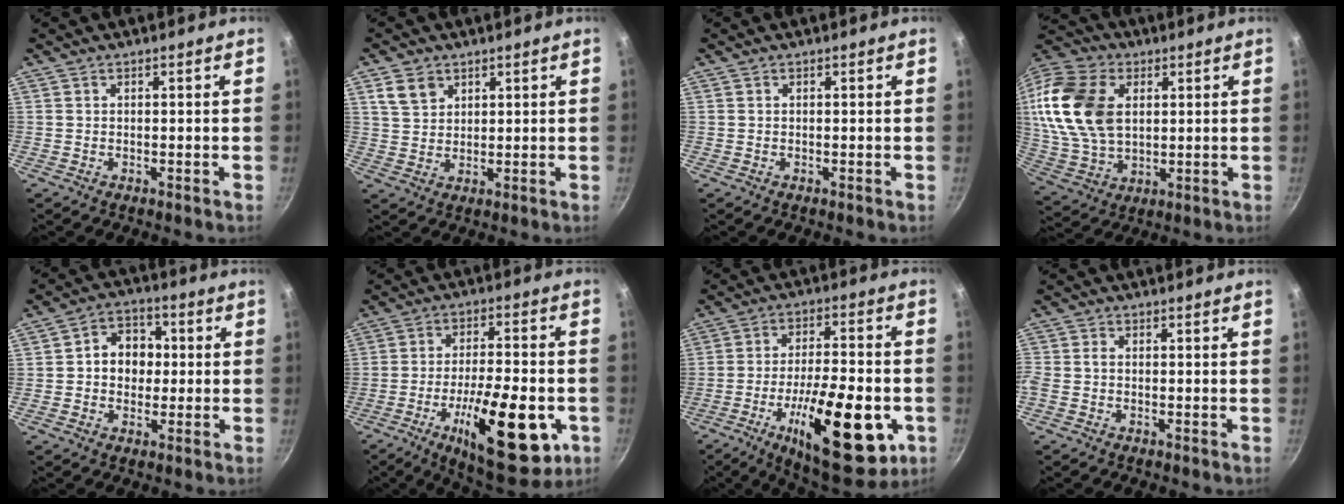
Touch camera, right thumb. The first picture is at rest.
{"total": 5.2, "force": [2.7, 3.8, 2.4], "torque": [-0.027, -0.005, 0.057]}
{"total": 0.0}
{"total": 21.3, "force": [4.0, 14.4, 15.1], "torque": [-0.298, 0.005, 0.078]}
{"total": 8.3, "force": [0.3, 6.9, 4.7], "torque": [-0.030, 0.016, -0.007]}
{"total": 21.4, "force": [-7.3, 7.8, 18.5], "torque": [-0.260, 0.012, -0.103]}
{"total": 23.9, "force": [-8.0, 9.0, 20.7], "torque": [-0.291, 0.014, -0.113]}
{"total": 2.3, "force": [-0.8, 1.6, 1.5], "torque": [-0.042, 0.008, -0.027]}